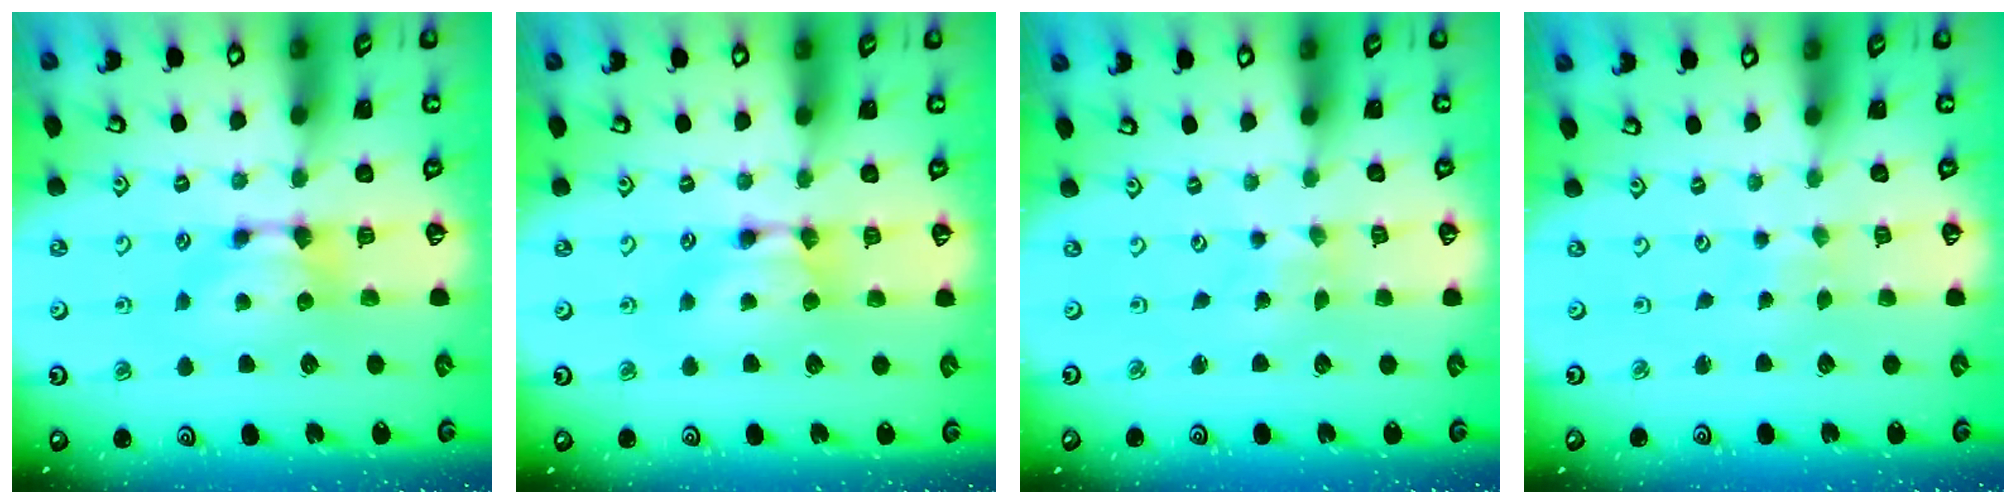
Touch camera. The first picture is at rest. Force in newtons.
{"total": 1.7, "press": 1.7, "slide": 0.2}
{"total": 4.9, "press": 4.9, "slide": 0.3}
{"total": 5.2, "press": 5.1, "slide": 0.2}